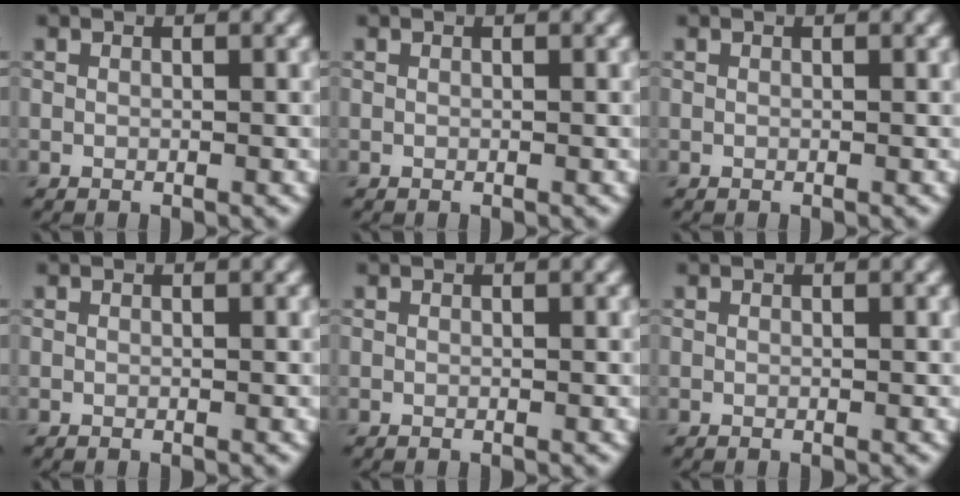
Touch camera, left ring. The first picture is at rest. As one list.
[{"total": 0.0}, {"total": 0.0}, {"total": 0.0}, {"total": 0.0}, {"total": 0.0}]